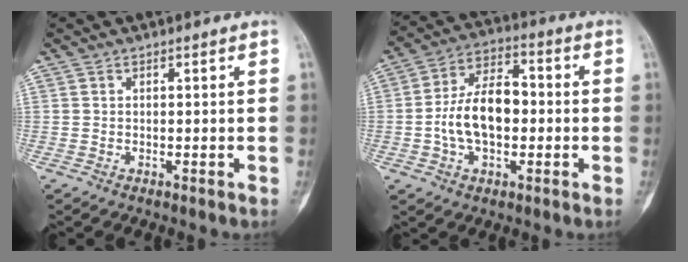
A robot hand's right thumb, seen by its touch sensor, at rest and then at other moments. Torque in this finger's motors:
{"motor_torque": [1.66, 1.82, 1.27, -0.02, 0.11]}